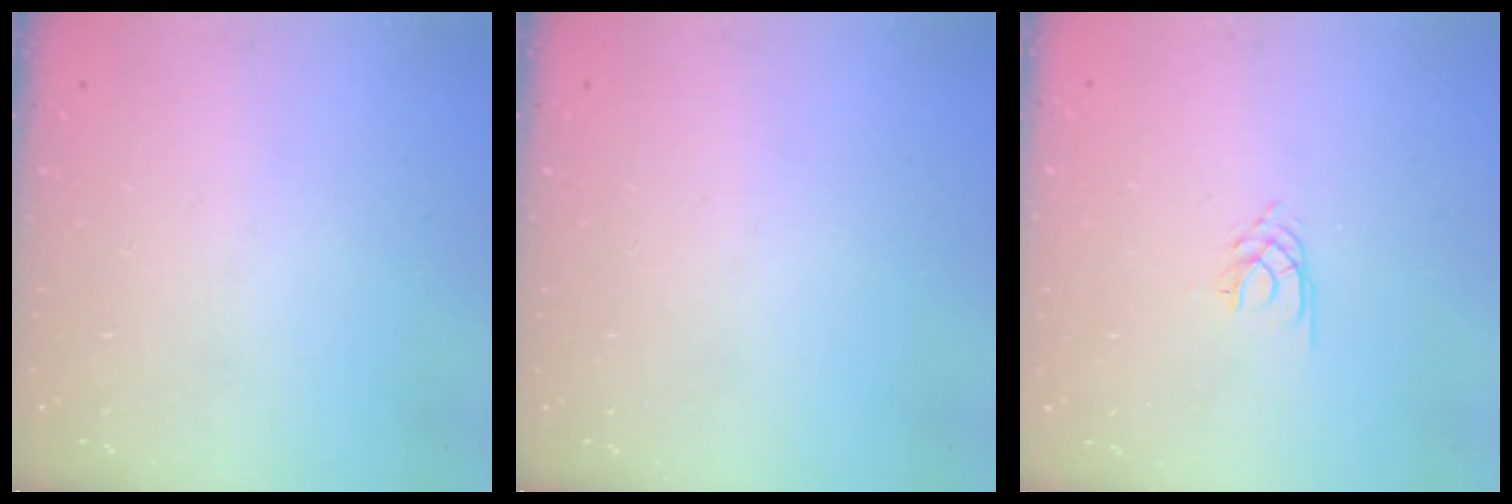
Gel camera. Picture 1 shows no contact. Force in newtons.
{"total": 0.0}
{"total": 2.1, "press": 2.0, "slide": 0.3}